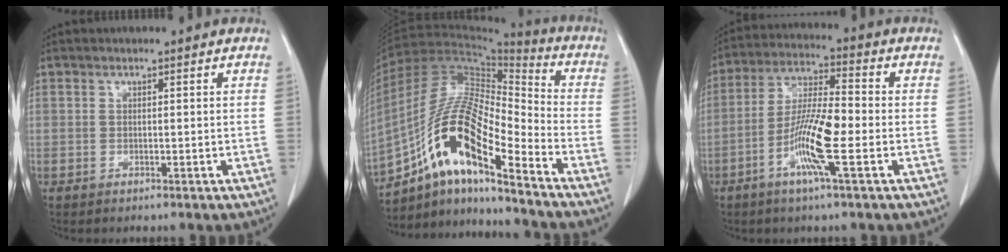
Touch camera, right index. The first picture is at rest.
{"total": 16.6, "force": [-9.6, 3.3, 13.2], "torque": [-0.256, 0.019, -0.169]}
{"total": 10.6, "force": [-3.5, 0.6, 10.0], "torque": [-0.198, -0.005, -0.073]}